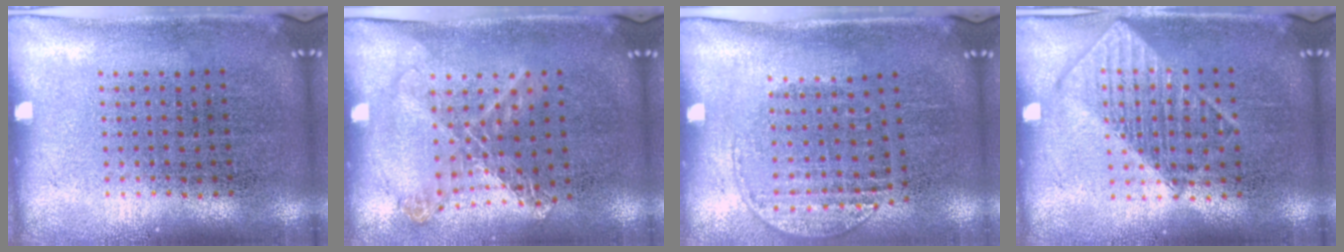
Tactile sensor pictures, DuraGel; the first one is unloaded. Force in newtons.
{"total": 1.1, "press": 1.1, "slide": 0.0}
{"total": 1.3, "press": 1.1, "slide": 0.7}
{"total": 1.2, "press": 1.2, "slide": 0.1}